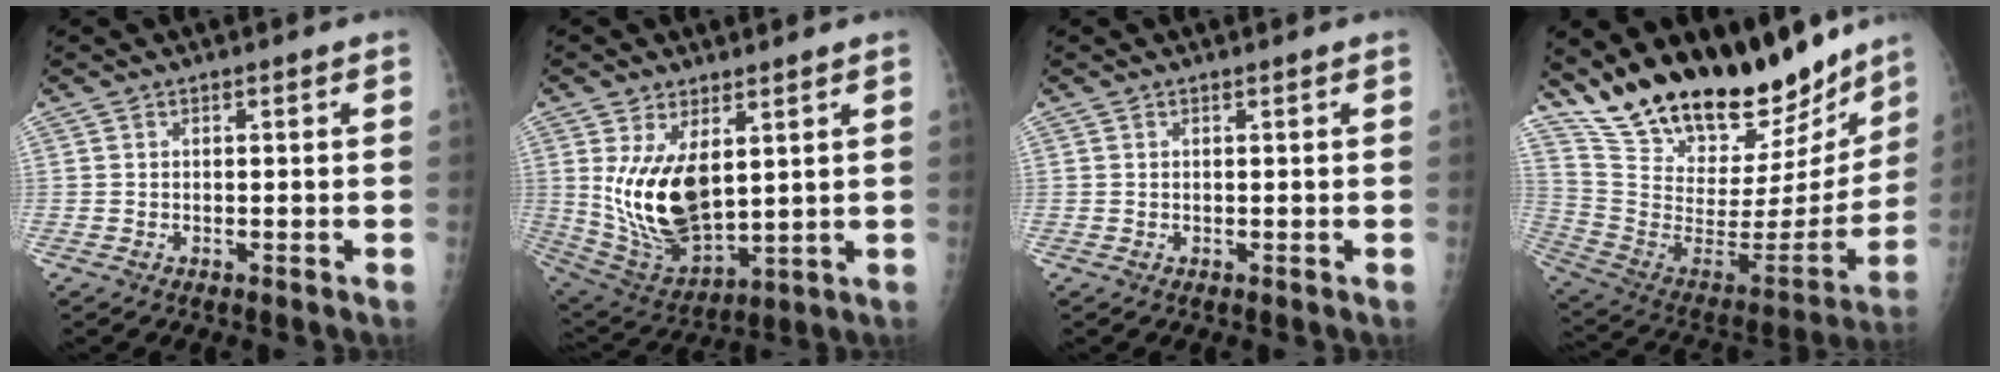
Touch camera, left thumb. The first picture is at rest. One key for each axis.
{"total": 14.5, "fx": 3.5, "fy": 7.7, "fz": 11.7, "tx": -0.201, "ty": -0.029, "tz": 0.092}
{"total": 0.0}
{"total": 29.8, "fx": 24.6, "fy": 10.6, "fz": 13.0, "tx": -0.186, "ty": -0.109, "tz": 0.392}